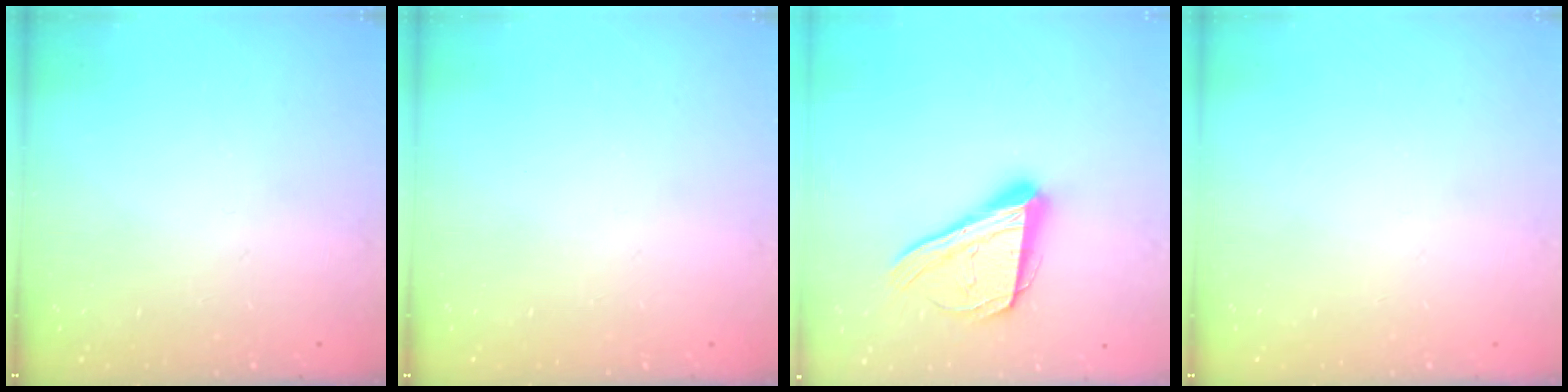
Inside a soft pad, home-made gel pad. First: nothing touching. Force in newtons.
{"total": 0.0}
{"total": 17.8, "press": 17.7, "slide": 2.4}
{"total": 0.0}